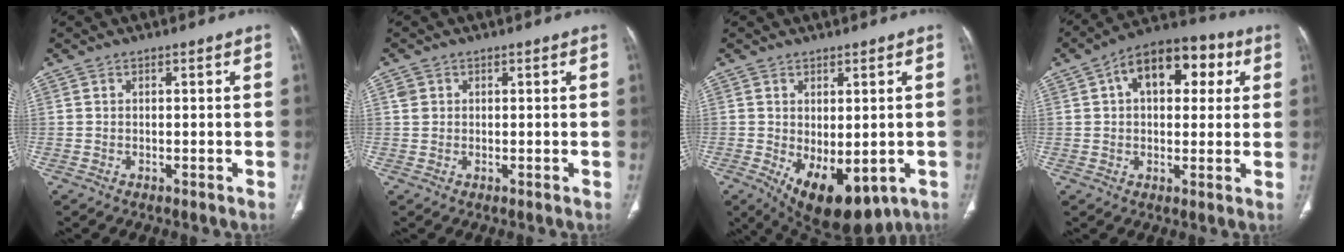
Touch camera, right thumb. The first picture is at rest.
{"total": 1.7, "force": [0.6, 1.5, 0.5], "torque": [-0.004, 0.001, 0.010]}
{"total": 12.7, "force": [-4.3, 6.5, 10.0], "torque": [-0.138, -0.009, -0.042]}
{"total": 14.6, "force": [4.6, 8.6, 10.9], "torque": [-0.126, 0.023, 0.062]}